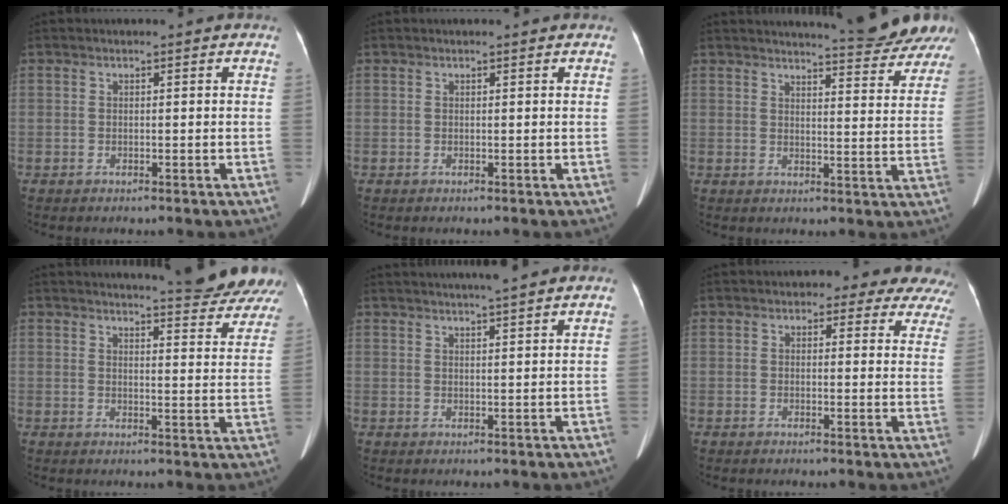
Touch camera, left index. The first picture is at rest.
{"total": 0.7, "force": [0.7, 0.1, 0.2], "torque": [-0.010, 0.005, 0.007]}
{"total": 11.9, "force": [11.4, 0.6, 3.5], "torque": [-0.040, -0.035, 0.120]}
{"total": 12.5, "force": [11.9, 0.8, 3.6], "torque": [-0.037, -0.047, 0.122]}
{"total": 7.7, "force": [6.7, -0.5, 3.9], "torque": [-0.058, 0.026, 0.085]}
{"total": 12.2, "force": [11.1, 4.2, 2.5], "torque": [0.017, -0.026, 0.086]}